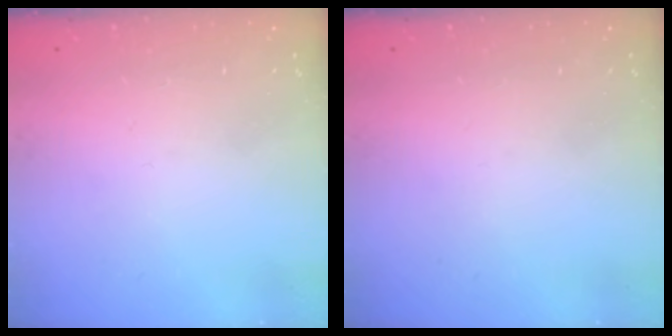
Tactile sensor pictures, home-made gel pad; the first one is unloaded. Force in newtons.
{"total": 0.0}